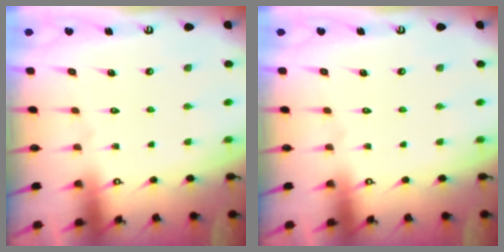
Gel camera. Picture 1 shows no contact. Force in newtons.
{"total": 0.0}